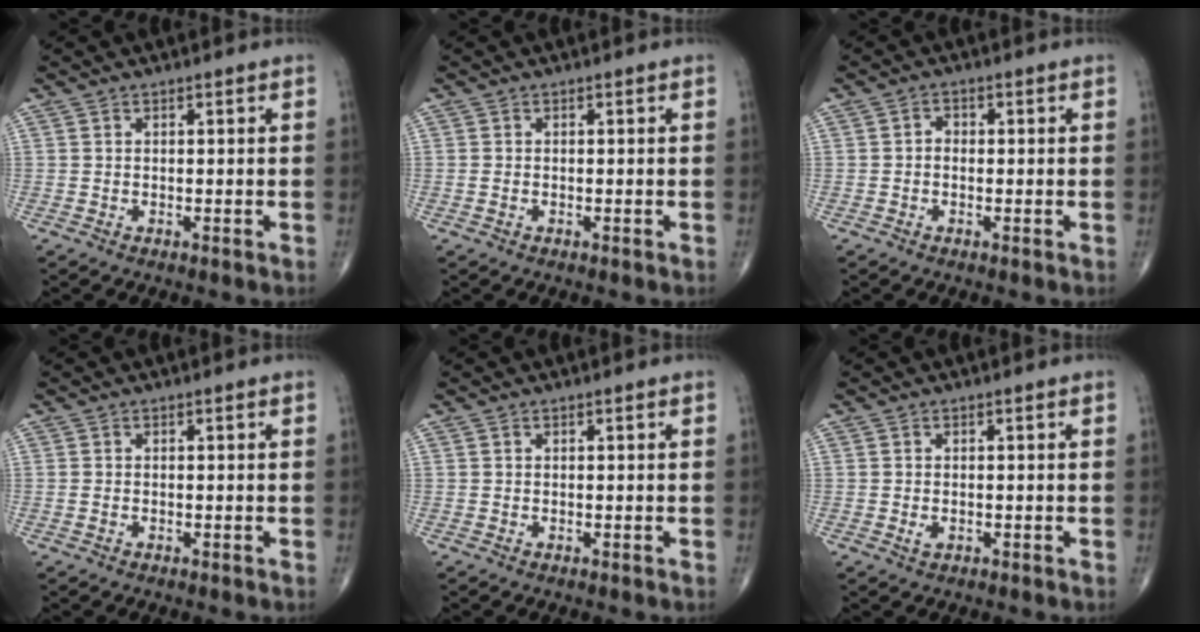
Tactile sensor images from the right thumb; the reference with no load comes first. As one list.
[{"total": 0.8, "force": [-0.2, 0.5, 0.6], "torque": [-0.020, 0.002, -0.002]}, {"total": 1.5, "force": [-0.2, 1.2, 0.9], "torque": [-0.008, 0.006, -0.007]}, {"total": 0.6, "force": [-0.2, 0.4, 0.5], "torque": [-0.016, 0.002, -0.001]}, {"total": 0.0}, {"total": 1.2, "force": [-0.4, 0.7, 0.9], "torque": [-0.017, 0.000, -0.006]}]